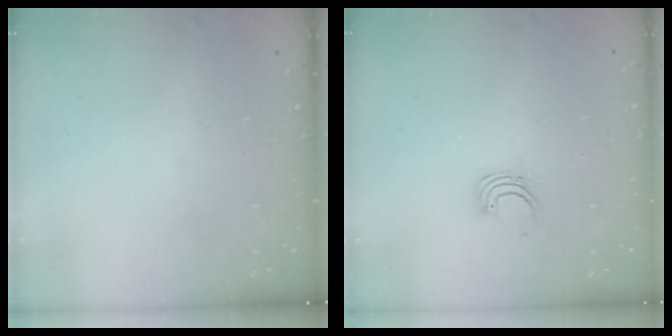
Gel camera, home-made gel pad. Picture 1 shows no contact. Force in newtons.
{"total": 2.7, "press": 2.7, "slide": 0.1}